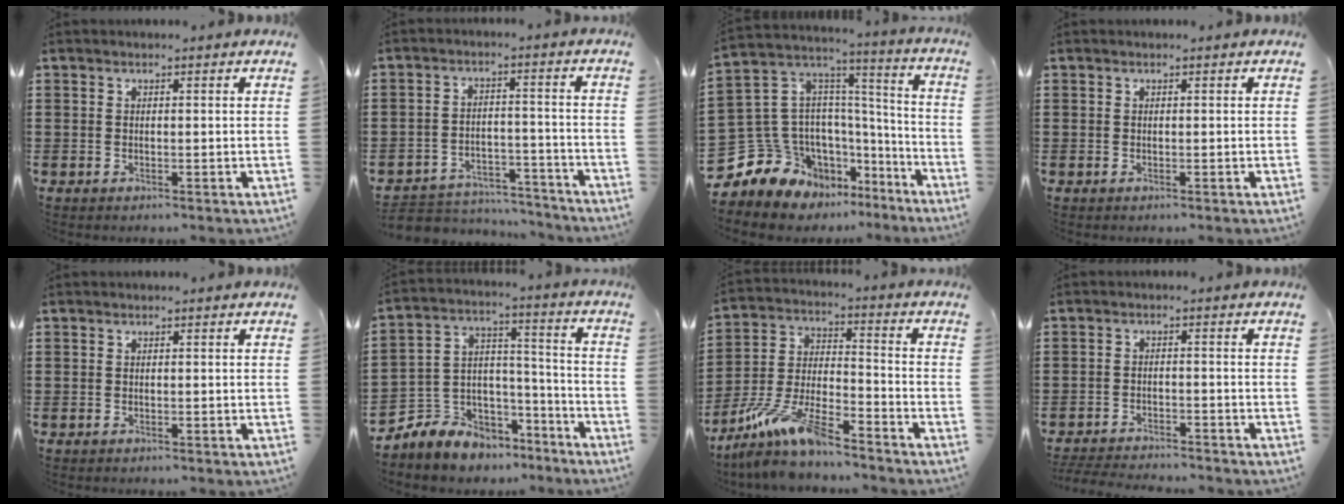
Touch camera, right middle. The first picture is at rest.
{"total": 5.0, "force": [-4.8, 1.2, 0.3], "torque": [-0.012, 0.011, -0.101]}
{"total": 12.0, "force": [-7.7, 9.0, 1.6], "torque": [-0.084, -0.006, -0.128]}
{"total": 0.0}
{"total": 0.0}
{"total": 6.0, "force": [-4.9, 3.3, -1.0], "torque": [-0.011, -0.010, -0.101]}
{"total": 10.8, "force": [-9.1, 1.5, 5.6], "torque": [-0.121, 0.012, -0.183]}
{"total": 3.4, "force": [-3.4, 0.2, 0.4], "torque": [-0.016, -0.003, -0.073]}